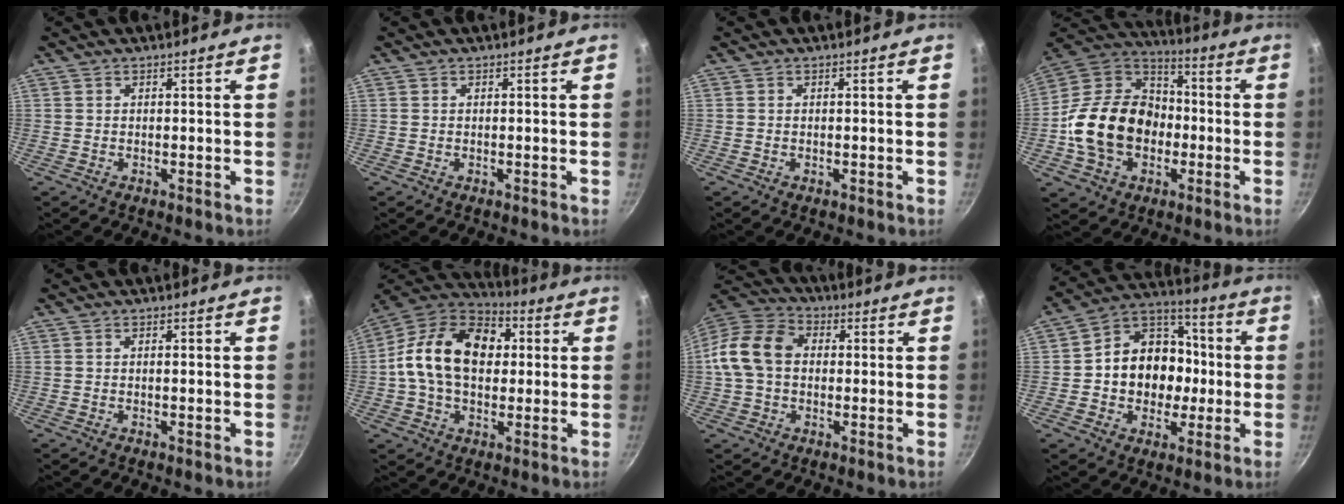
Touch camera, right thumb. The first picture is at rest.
{"total": 0.0}
{"total": 0.0}
{"total": 20.5, "force": [-3.7, 15.7, 12.7], "torque": [-0.194, 0.046, -0.072]}
{"total": 0.6, "force": [-0.1, 0.1, 0.6], "torque": [-0.011, 0.000, -0.003]}
{"total": 19.7, "force": [2.2, 13.8, 13.9], "torque": [-0.209, 0.029, 0.019]}
{"total": 12.7, "force": [0.5, 9.6, 8.4], "torque": [-0.137, 0.029, -0.008]}
{"total": 16.3, "force": [-1.0, 13.5, 9.1], "torque": [-0.103, 0.034, -0.030]}